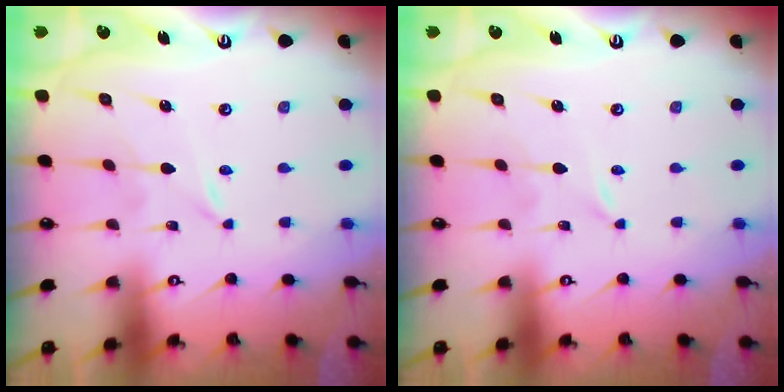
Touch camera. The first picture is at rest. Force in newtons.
{"total": 0.0}